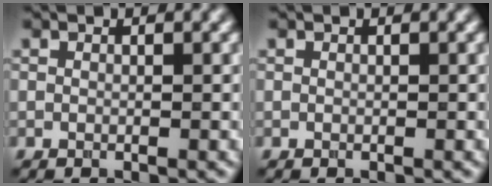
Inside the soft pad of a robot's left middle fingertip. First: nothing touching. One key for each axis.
{"total": 0.0}